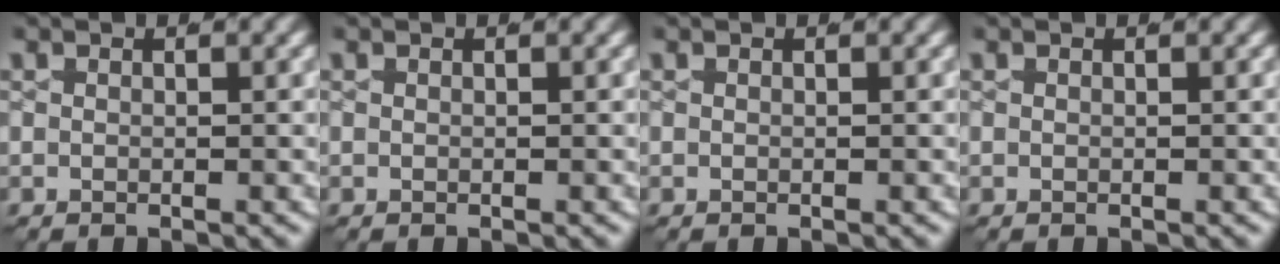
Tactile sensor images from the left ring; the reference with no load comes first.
{"total": 0.0}
{"total": 0.0}
{"total": 0.0}